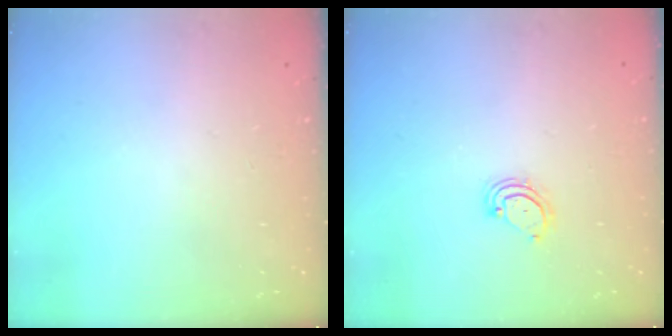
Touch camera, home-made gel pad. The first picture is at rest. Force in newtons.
{"total": 3.4, "press": 3.3, "slide": 0.7}